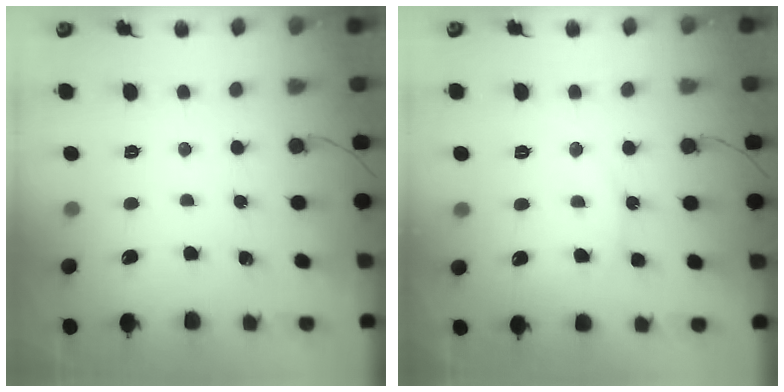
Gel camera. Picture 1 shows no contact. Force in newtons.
{"total": 8.0, "press": 8.0, "slide": 0.5}